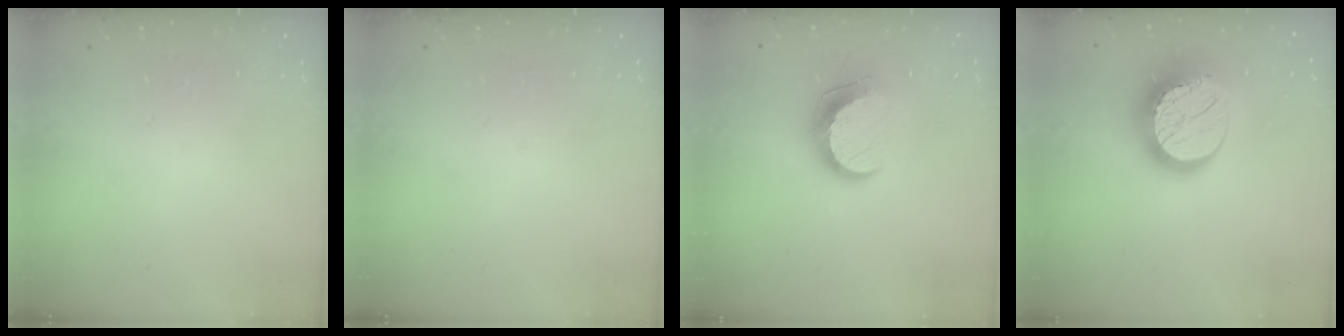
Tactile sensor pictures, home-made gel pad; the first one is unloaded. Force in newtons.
{"total": 0.0}
{"total": 10.4, "press": 10.4, "slide": 0.5}
{"total": 17.0, "press": 17.0, "slide": 1.3}